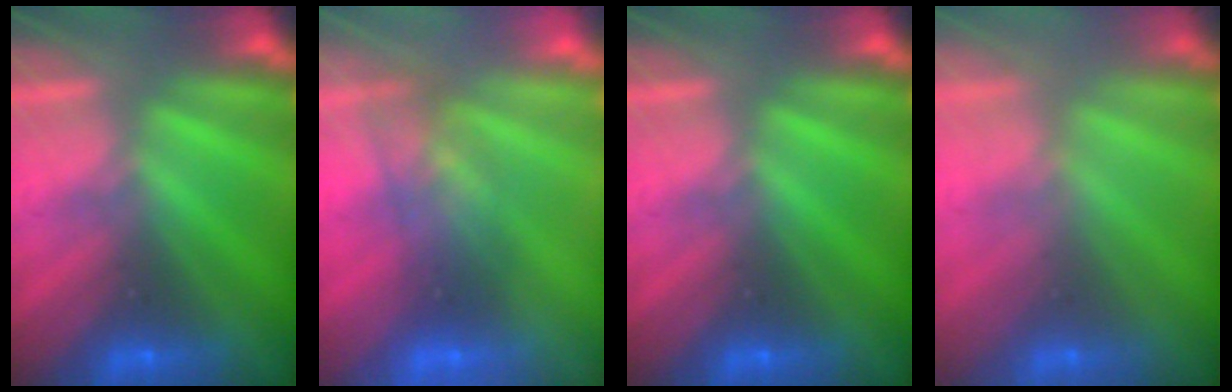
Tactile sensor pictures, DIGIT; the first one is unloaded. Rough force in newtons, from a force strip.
{"total": 2.7}
{"total": 0.0}
{"total": 2.8}